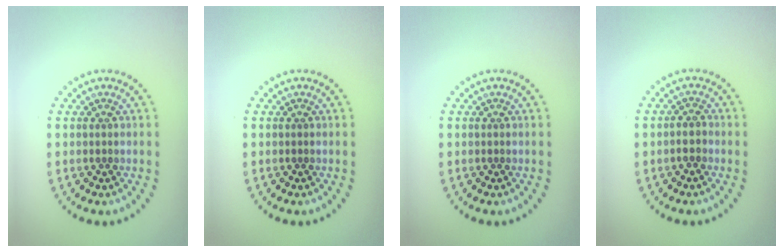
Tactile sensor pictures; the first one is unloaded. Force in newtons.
{"total": 0.0}
{"total": 0.0}
{"total": 1.4, "press": 1.2, "slide": 0.6}